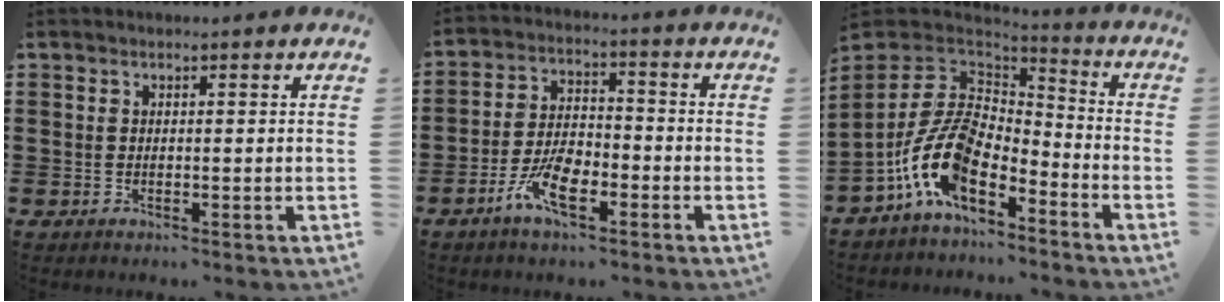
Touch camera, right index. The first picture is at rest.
{"total": 7.0, "force": [-3.8, 2.9, 5.1], "torque": [-0.115, 0.002, -0.076]}
{"total": 12.6, "force": [-6.1, 6.2, 9.2], "torque": [-0.220, -0.002, -0.126]}